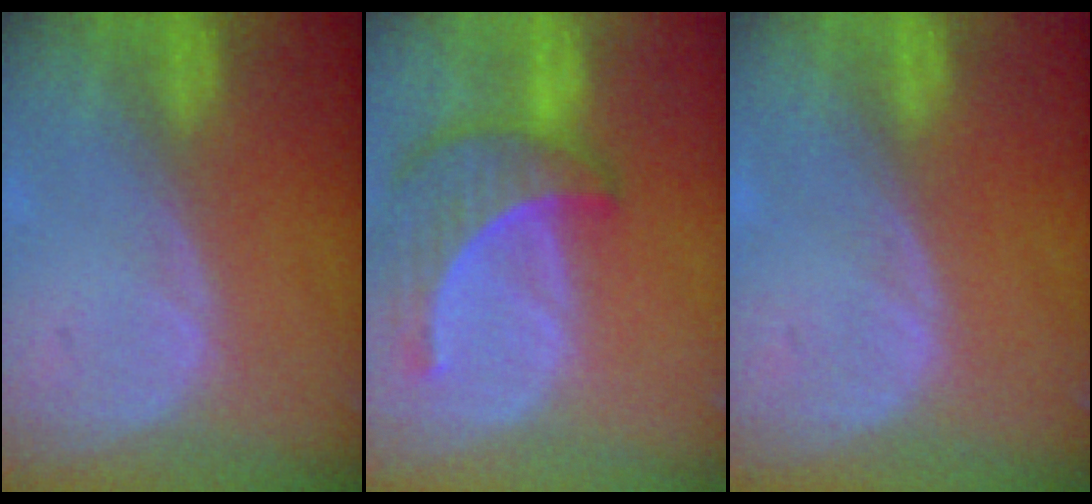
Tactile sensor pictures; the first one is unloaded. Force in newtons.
{"total": 7.8, "press": 7.5, "slide": 2.4}
{"total": 0.0}